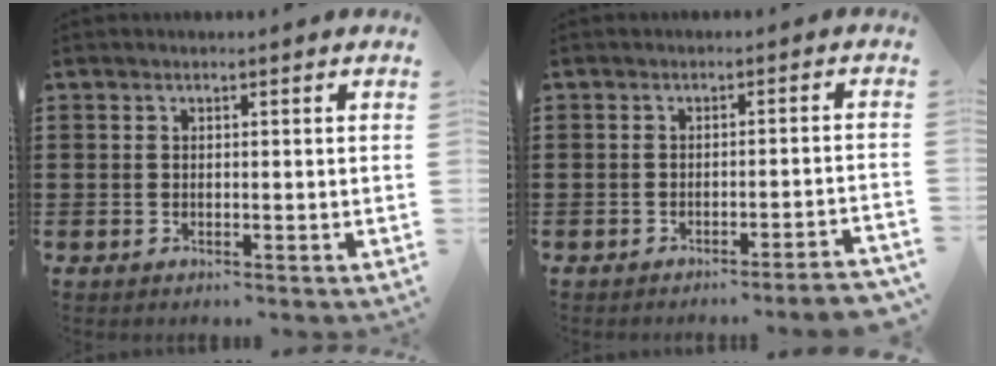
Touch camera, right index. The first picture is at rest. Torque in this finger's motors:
{"motor_torque": [1.02, -0.64, 0.20, 0.00]}